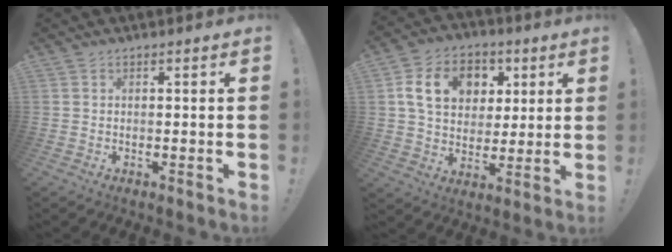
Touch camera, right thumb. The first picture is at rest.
{"total": 15.5, "force": [5.1, 12.0, 8.4], "torque": [-0.120, -0.009, 0.099]}